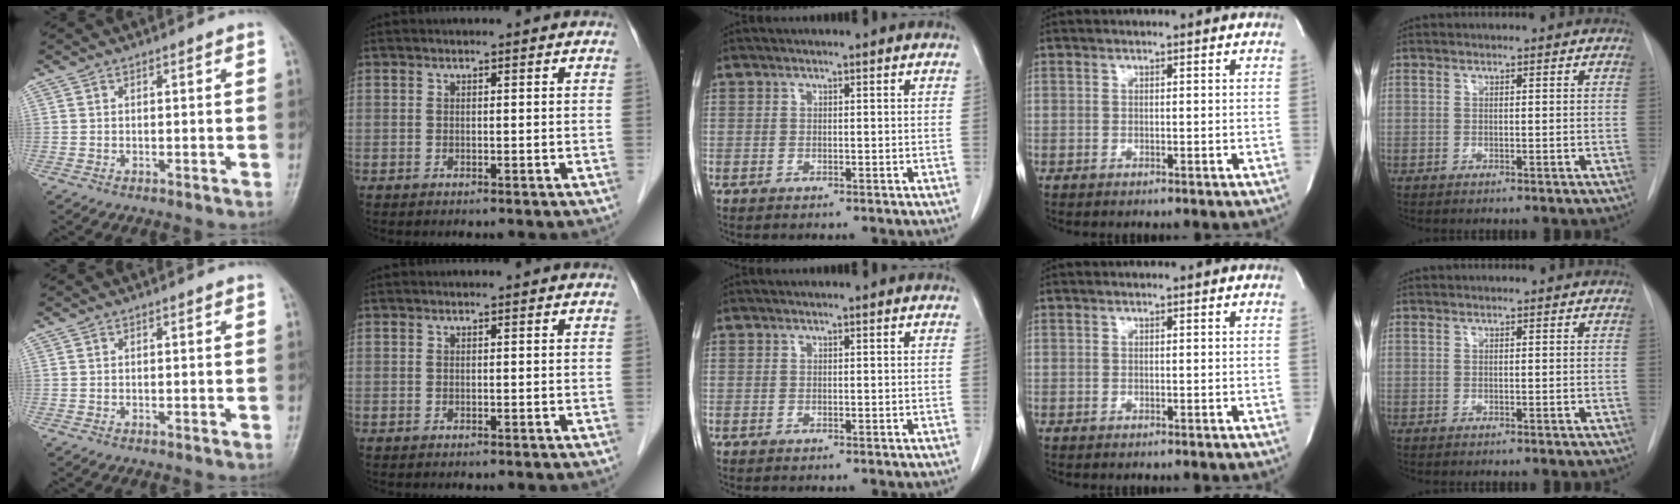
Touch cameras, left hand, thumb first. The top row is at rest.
{}